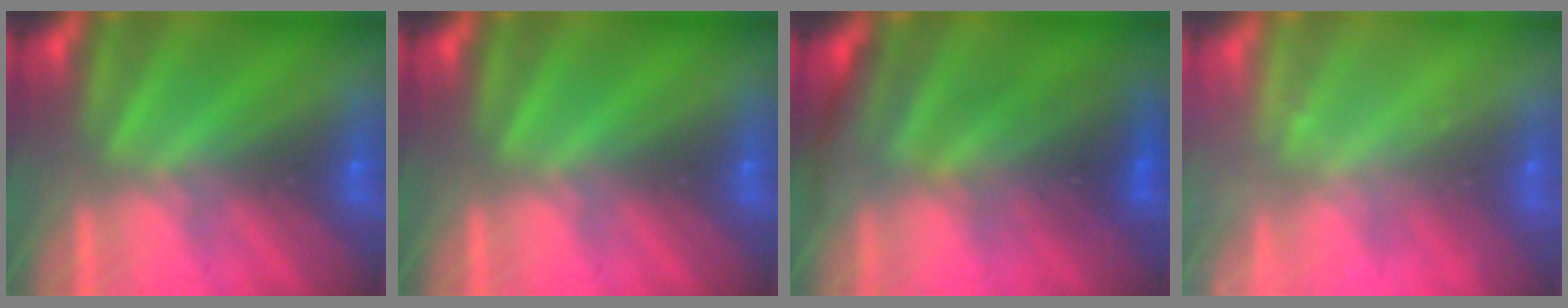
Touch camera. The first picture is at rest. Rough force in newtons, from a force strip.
{"total": 0.0}
{"total": 2.4}
{"total": 2.2}